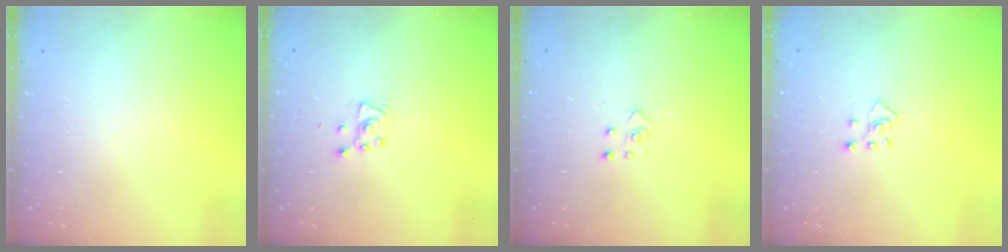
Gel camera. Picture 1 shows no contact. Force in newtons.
{"total": 4.1, "press": 4.1, "slide": 0.4}
{"total": 4.0, "press": 4.0, "slide": 0.4}
{"total": 2.3, "press": 2.3, "slide": 0.5}